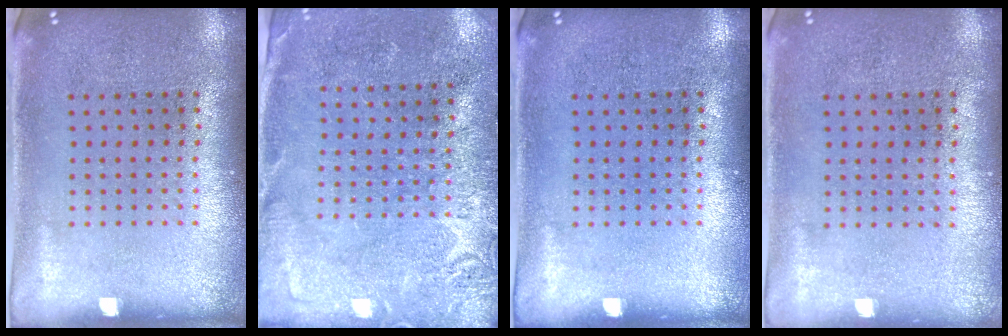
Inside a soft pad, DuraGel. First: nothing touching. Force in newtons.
{"total": 2.7, "press": 2.7, "slide": 0.7}
{"total": 0.0}
{"total": 0.0}